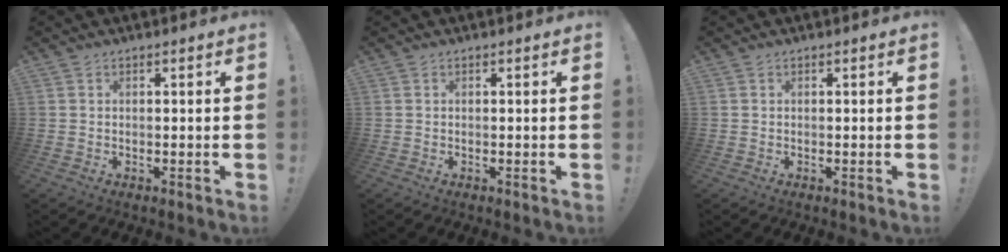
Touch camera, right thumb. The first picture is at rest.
{"total": 0.0}
{"total": 0.0}